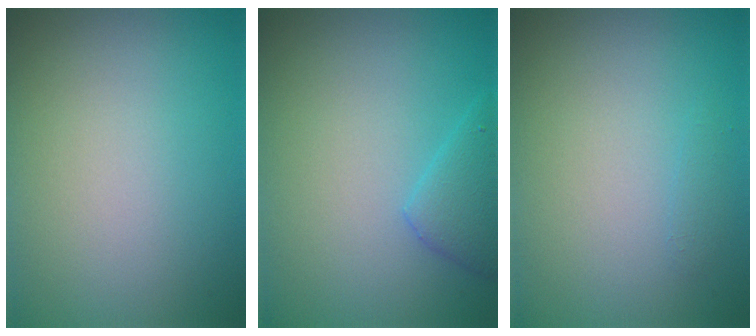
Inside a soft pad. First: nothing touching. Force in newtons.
{"total": 2.4, "press": 2.4, "slide": 0.2}
{"total": 0.5, "press": 0.5, "slide": 0.1}